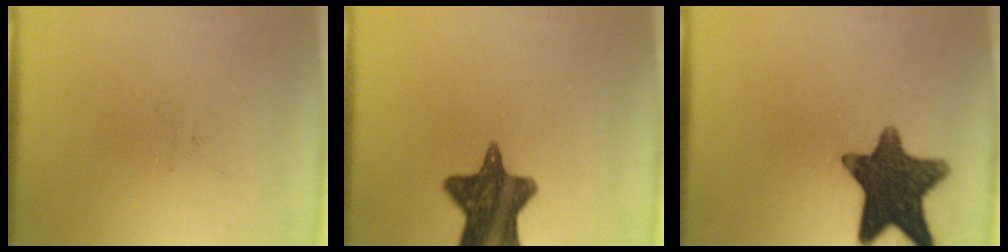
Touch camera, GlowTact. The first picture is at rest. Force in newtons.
{"total": 13.2}
{"total": 13.7}